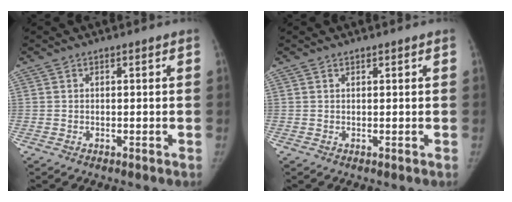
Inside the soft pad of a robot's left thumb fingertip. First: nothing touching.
{"total": 0.0}